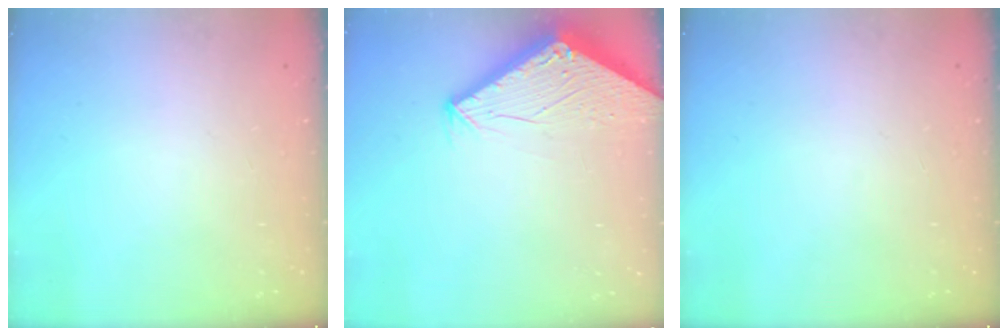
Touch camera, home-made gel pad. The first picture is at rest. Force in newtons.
{"total": 2.8, "press": 2.8, "slide": 0.1}
{"total": 0.0}